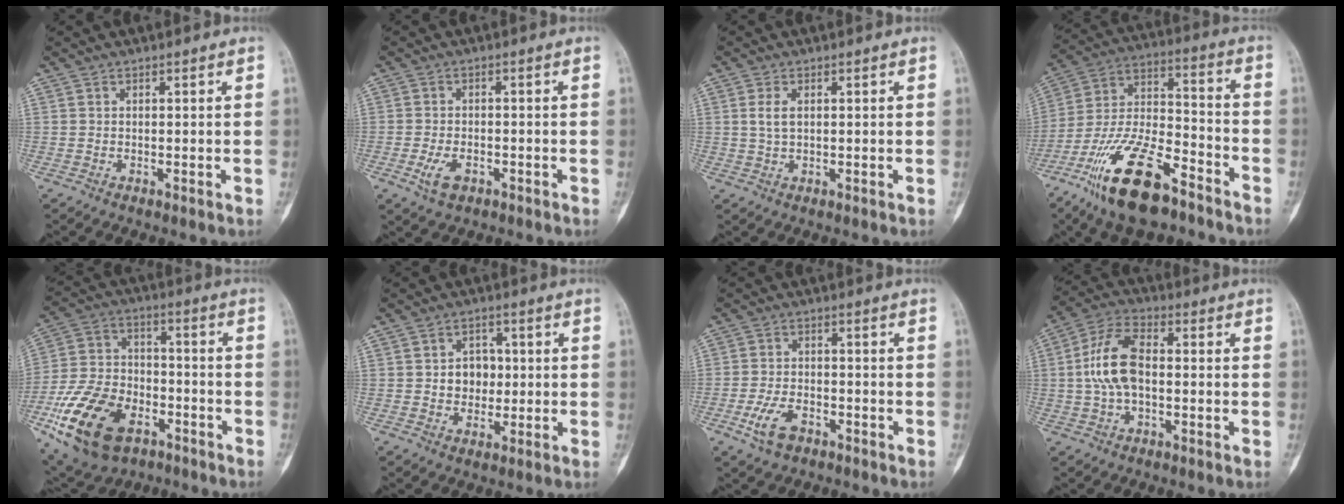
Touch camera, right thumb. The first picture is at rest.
{"total": 4.3, "force": [-2.0, 2.4, 2.9], "torque": [-0.056, 0.005, -0.034]}
{"total": 2.8, "force": [0.6, 1.5, 2.3], "torque": [-0.045, 0.001, 0.013]}
{"total": 20.1, "force": [-12.9, 7.3, 13.6], "torque": [-0.267, 0.068, -0.234]}
{"total": 21.4, "force": [-10.0, 13.0, 13.7], "torque": [-0.258, 0.050, -0.169]}
{"total": 5.7, "force": [0.2, 4.7, 3.2], "torque": [-0.012, 0.005, 0.003]}
{"total": 6.4, "force": [-3.5, 3.6, 4.0], "torque": [-0.078, 0.016, -0.062]}
{"total": 10.8, "force": [-0.1, 5.9, 9.0], "torque": [-0.186, 0.028, -0.007]}